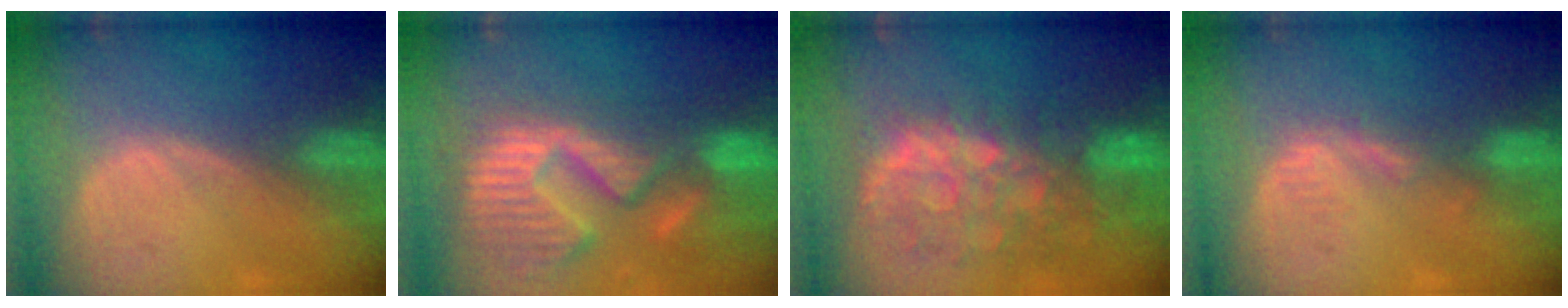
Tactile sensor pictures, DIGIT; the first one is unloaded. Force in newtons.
{"total": 15.1, "press": 12.6, "slide": 8.3}
{"total": 11.3, "press": 9.9, "slide": 5.6}
{"total": 2.0, "press": 2.0, "slide": 0.3}